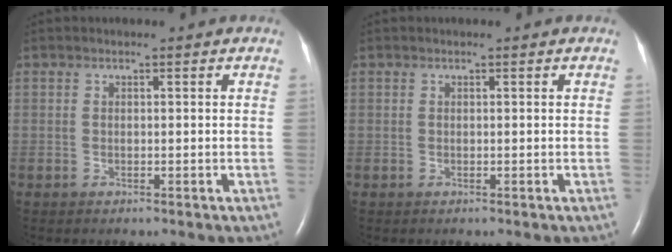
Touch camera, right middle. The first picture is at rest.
{"total": 0.0}